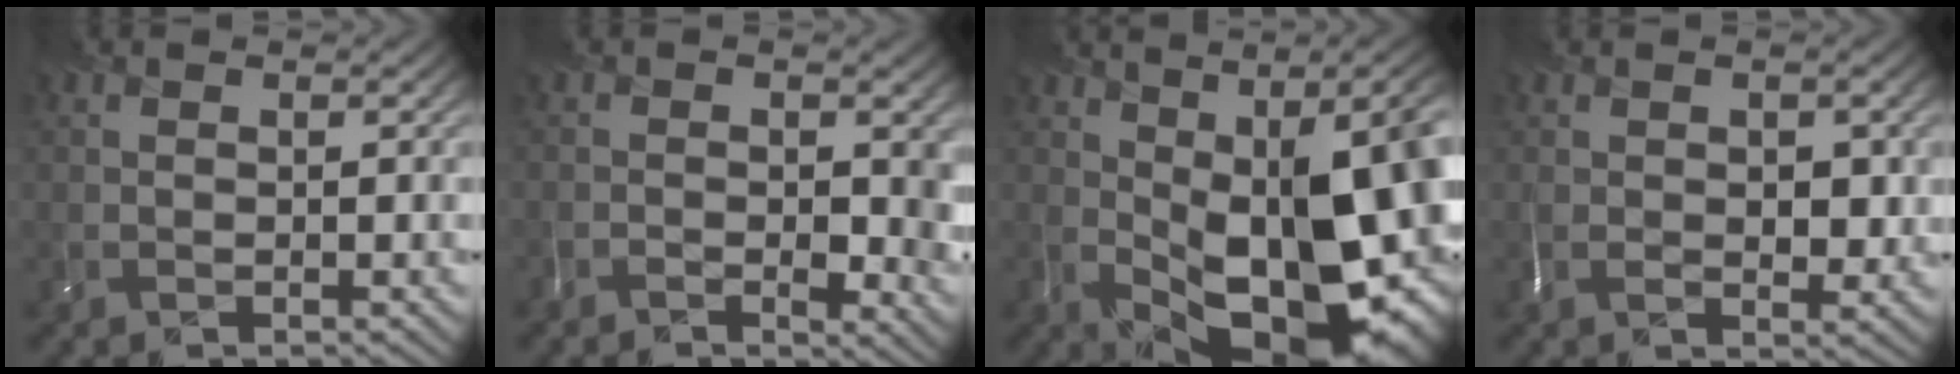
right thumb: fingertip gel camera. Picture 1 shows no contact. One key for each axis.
{"total": 7.1, "fx": -1.5, "fy": 3.9, "fz": 5.6, "tx": -0.081, "ty": -0.024, "tz": -0.017}
{"total": 17.3, "fx": -1.8, "fy": 7.6, "fz": 15.4, "tx": -0.208, "ty": -0.027, "tz": 0.005}
{"total": 3.1, "fx": 0.0, "fy": 1.5, "fz": 2.7, "tx": -0.046, "ty": -0.007, "tz": 0.007}